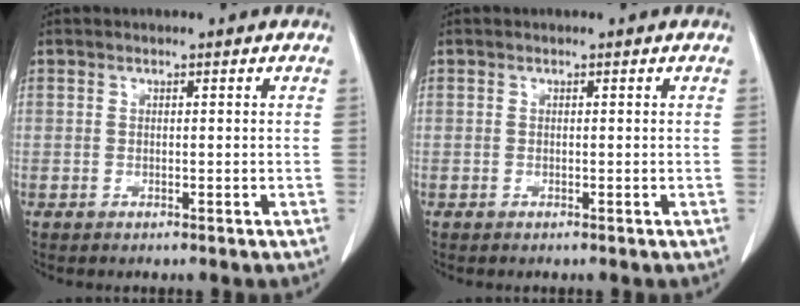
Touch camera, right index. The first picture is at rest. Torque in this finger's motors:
{"motor_torque": [0.00, 0.13, 0.01, 0.00]}